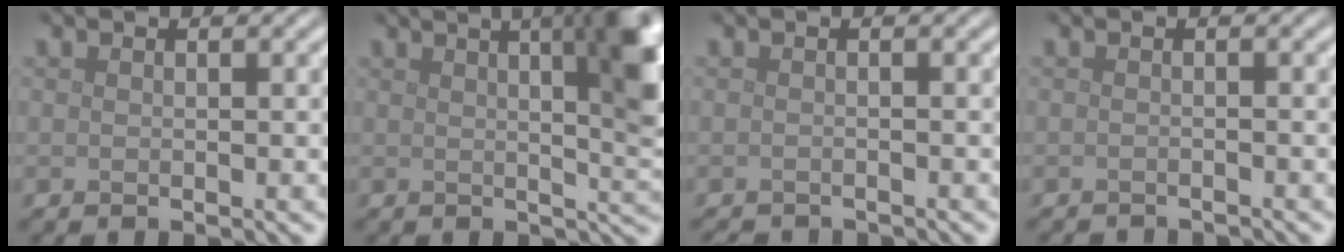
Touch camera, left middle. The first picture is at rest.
{"total": 12.3, "force": [4.0, 4.6, 10.6], "torque": [-0.087, 0.041, 0.036]}
{"total": 2.3, "force": [-2.2, 0.2, 0.4], "torque": [0.000, -0.010, -0.033]}
{"total": 2.0, "force": [-2.0, 0.2, 0.4], "torque": [0.002, -0.009, -0.030]}